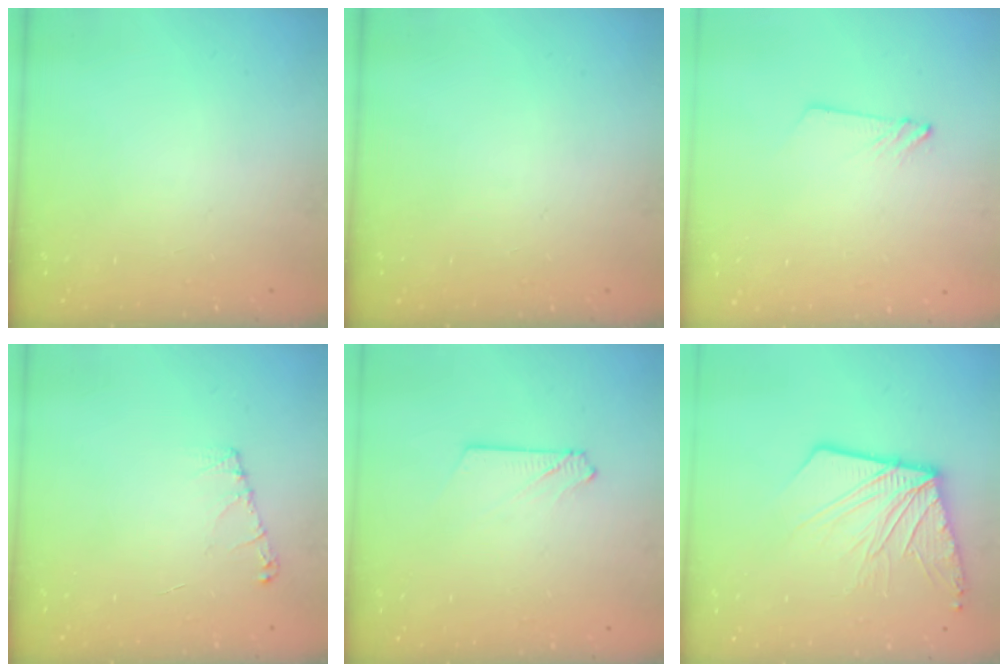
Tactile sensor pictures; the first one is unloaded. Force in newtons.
{"total": 0.0}
{"total": 2.4, "press": 2.4, "slide": 0.2}
{"total": 5.4, "press": 5.3, "slide": 0.7}
{"total": 3.0, "press": 3.0, "slide": 0.4}
{"total": 14.4, "press": 14.4, "slide": 1.5}